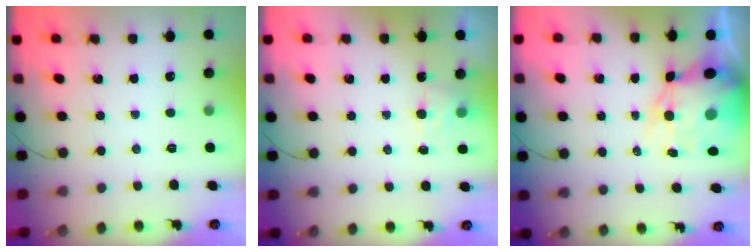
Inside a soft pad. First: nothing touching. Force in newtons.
{"total": 3.9, "press": 3.6, "slide": 1.3}
{"total": 11.3, "press": 11.0, "slide": 2.9}